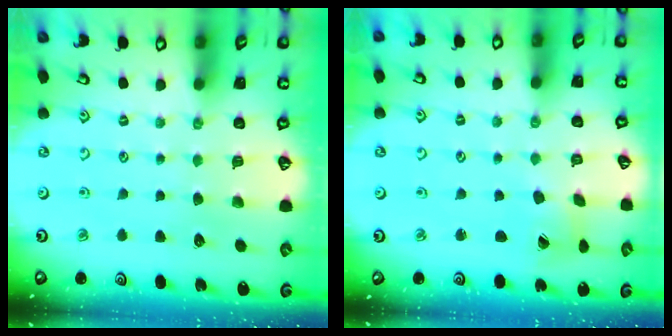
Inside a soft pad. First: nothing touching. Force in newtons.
{"total": 4.7, "press": 4.7, "slide": 0.5}